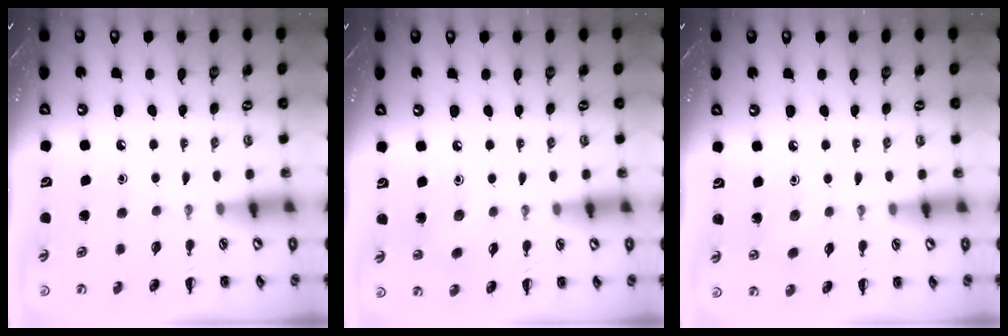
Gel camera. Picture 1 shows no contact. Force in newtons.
{"total": 2.1, "press": 2.0, "slide": 0.8}
{"total": 1.9, "press": 1.8, "slide": 0.6}